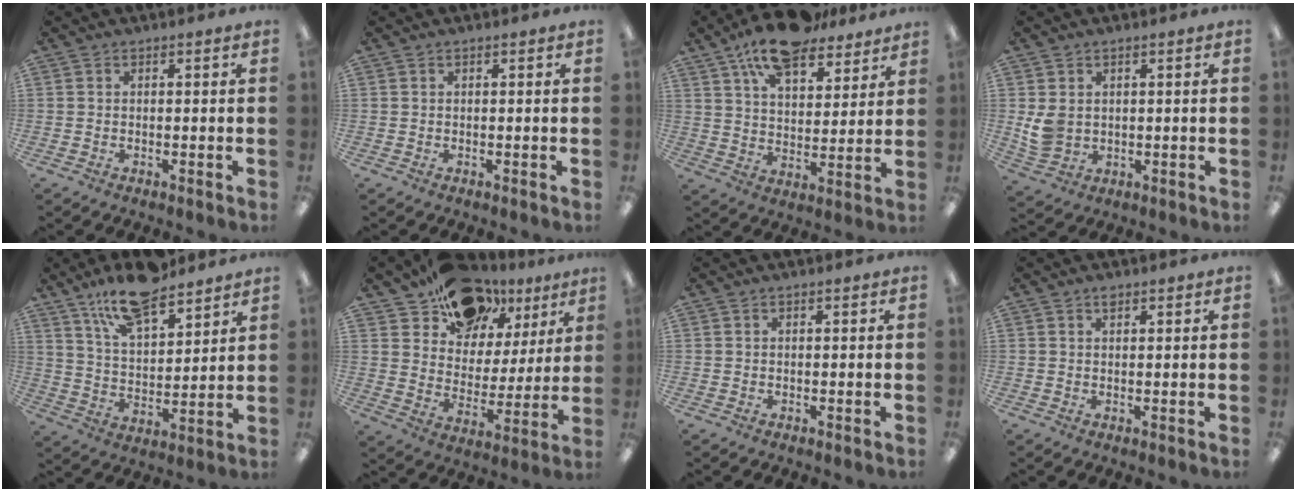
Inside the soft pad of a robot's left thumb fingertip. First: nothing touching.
{"total": 0.0}
{"total": 15.0, "force": [11.7, 5.7, 7.4], "torque": [-0.132, -0.058, 0.207]}
{"total": 5.4, "force": [1.2, 4.3, 2.9], "torque": [-0.062, 0.002, 0.025]}
{"total": 14.4, "force": [11.5, 5.1, 7.2], "torque": [-0.130, -0.056, 0.204]}
{"total": 13.0, "force": [10.4, 7.4, 2.3], "torque": [-0.049, -0.083, 0.196]}
{"total": 0.0}
{"total": 2.5, "force": [1.9, 1.1, 1.2], "torque": [-0.012, -0.007, 0.031]}